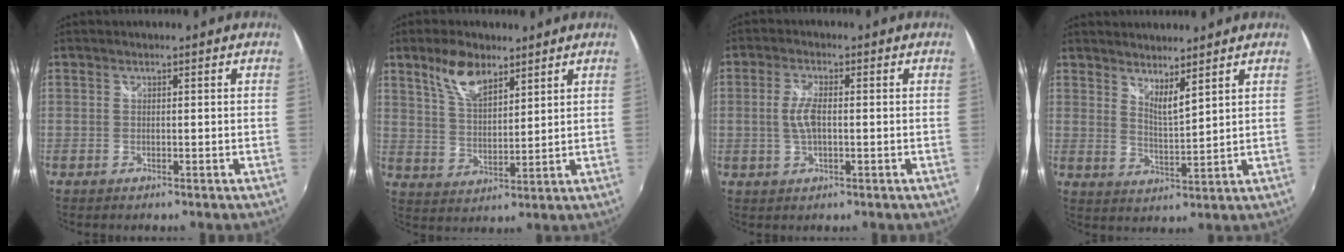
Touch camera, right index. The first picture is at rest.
{"total": 8.4, "force": [5.6, 3.7, 5.1], "torque": [-0.095, 0.011, 0.109]}
{"total": 4.5, "force": [-0.2, 1.8, 4.1], "torque": [-0.085, 0.000, -0.003]}
{"total": 5.2, "force": [4.5, 0.4, 2.6], "torque": [-0.040, -0.008, 0.070]}